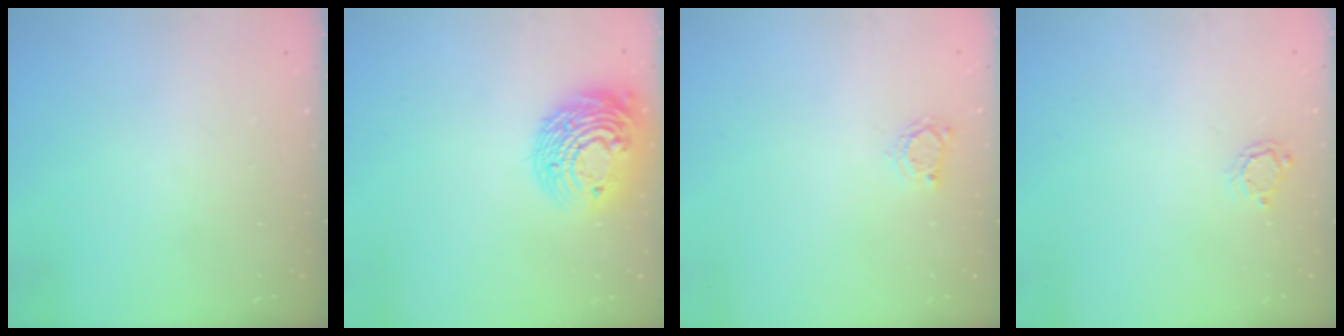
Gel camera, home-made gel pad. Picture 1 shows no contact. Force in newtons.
{"total": 14.3, "press": 14.2, "slide": 1.2}
{"total": 2.9, "press": 2.9, "slide": 0.3}
{"total": 3.7, "press": 3.7, "slide": 0.4}